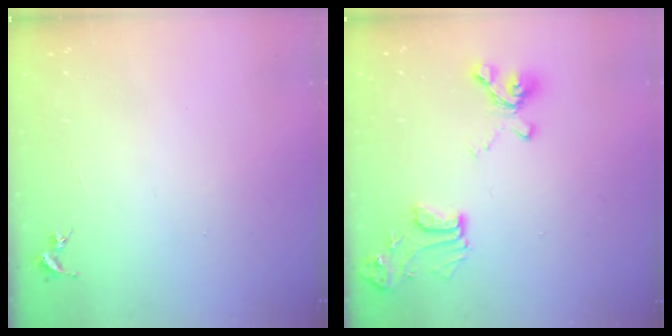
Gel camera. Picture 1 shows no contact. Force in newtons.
{"total": 14.3, "press": 14.2, "slide": 1.7}